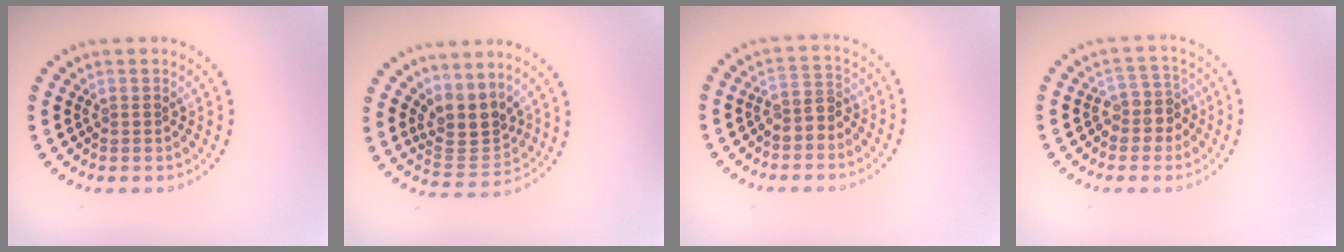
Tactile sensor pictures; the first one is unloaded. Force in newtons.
{"total": 3.6, "press": 2.9, "slide": 2.1}
{"total": 1.8, "press": 1.6, "slide": 1.0}
{"total": 2.5, "press": 2.2, "slide": 1.2}